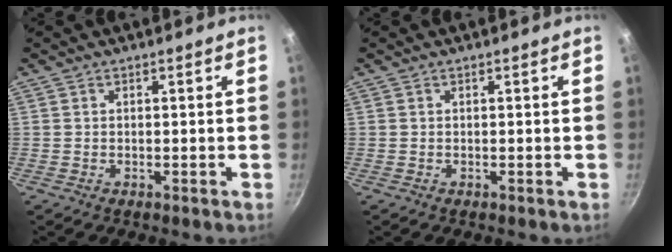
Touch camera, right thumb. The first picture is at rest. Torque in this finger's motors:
{"motor_torque": [0.00, 0.00, 0.00, 0.00, 0.00]}